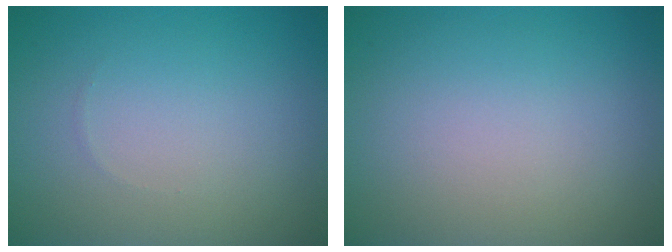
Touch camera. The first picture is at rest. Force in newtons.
{"total": 0.0}